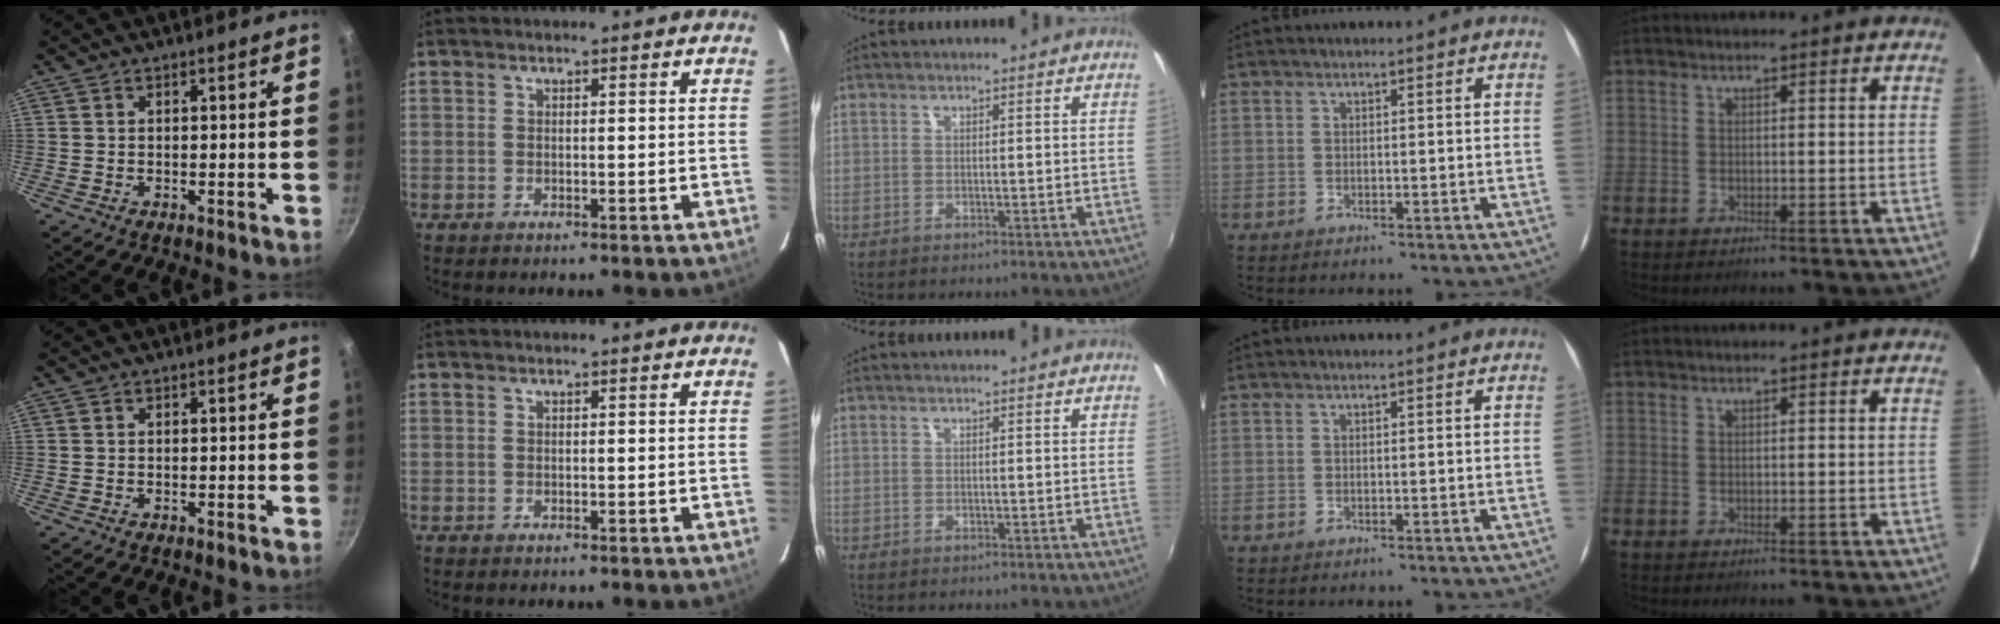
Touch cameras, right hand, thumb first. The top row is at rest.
{}